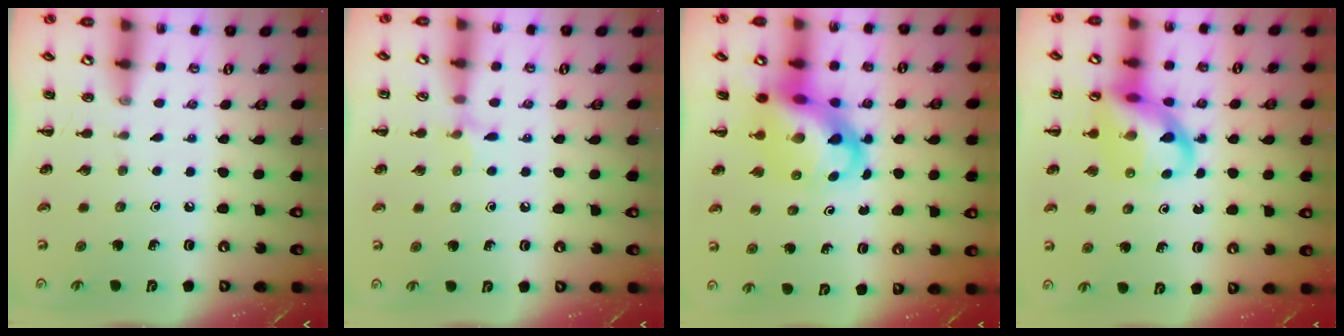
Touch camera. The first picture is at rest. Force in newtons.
{"total": 5.8, "press": 5.5, "slide": 2.0}
{"total": 10.7, "press": 10.3, "slide": 3.1}
{"total": 14.5, "press": 14.4, "slide": 2.3}